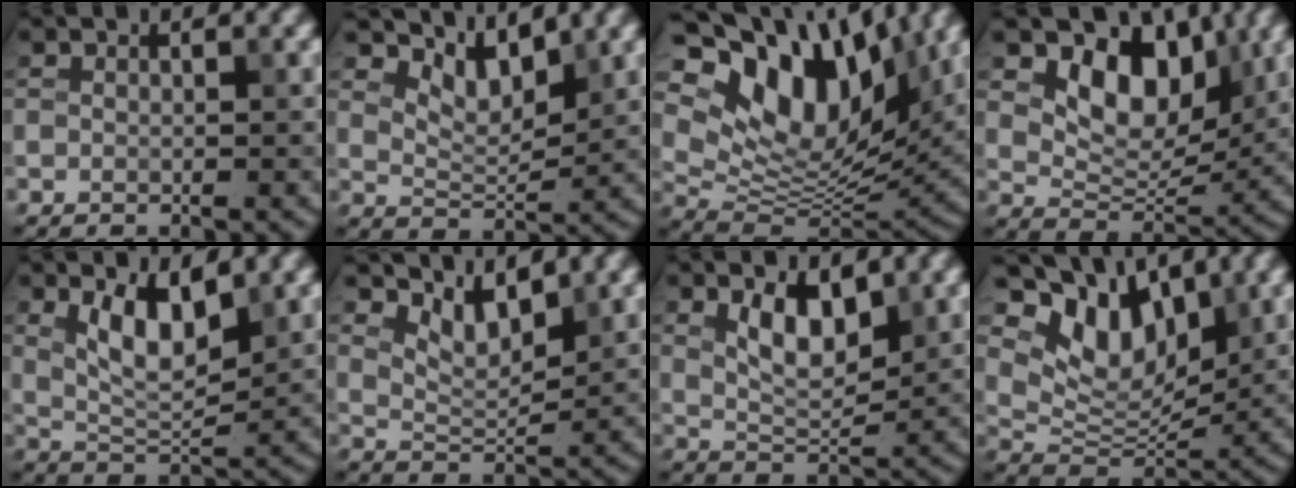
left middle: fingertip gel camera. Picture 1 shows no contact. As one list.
[{"total": 3.6, "force": [2.9, 1.2, 1.8], "torque": [-0.041, -0.006, 0.051]}, {"total": 13.7, "force": [6.9, 7.4, 9.2], "torque": [-0.163, 0.021, 0.120]}, {"total": 6.6, "force": [2.9, 4.1, 4.3], "torque": [-0.062, -0.012, 0.042]}, {"total": 4.5, "force": [1.9, 1.6, 3.8], "torque": [-0.076, -0.005, 0.038]}, {"total": 3.2, "force": [2.5, 1.0, 1.7], "torque": [-0.039, -0.010, 0.049]}, {"total": 3.8, "force": [1.7, 1.6, 3.0], "torque": [-0.058, -0.004, 0.034]}, {"total": 8.0, "force": [4.4, 4.6, 4.8], "torque": [-0.084, -0.007, 0.076]}]